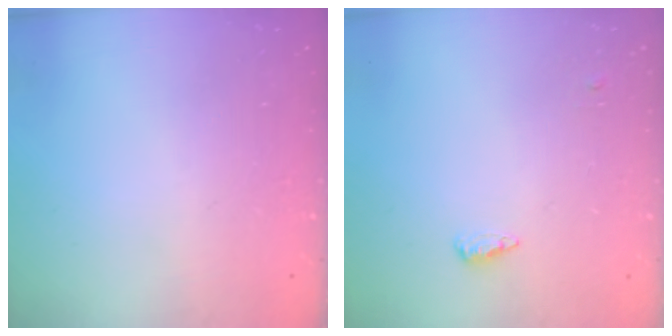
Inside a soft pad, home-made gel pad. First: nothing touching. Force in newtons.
{"total": 8.7, "press": 5.7, "slide": 6.5}